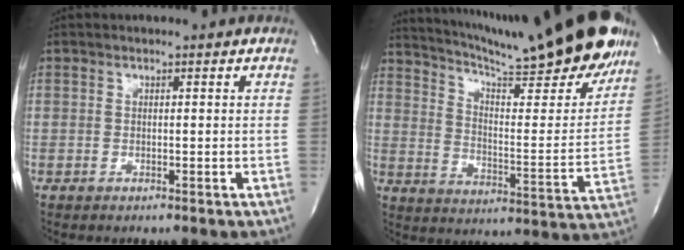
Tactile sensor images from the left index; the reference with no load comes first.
{"total": 27.1, "force": [22.4, 2.4, 15.0], "torque": [-0.246, -0.059, 0.307]}